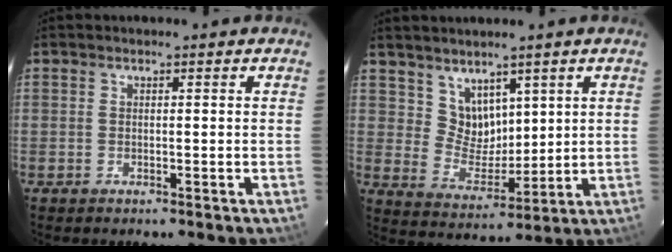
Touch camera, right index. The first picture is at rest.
{"total": 7.1, "force": [4.6, 5.0, 2.2], "torque": [-0.032, -0.001, 0.099]}